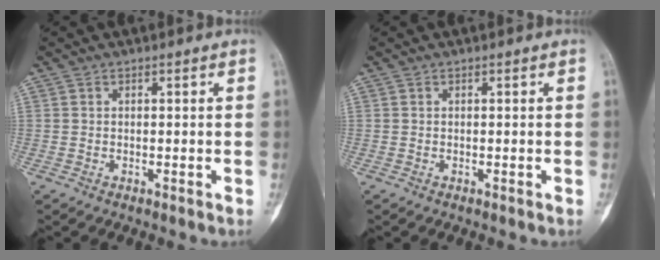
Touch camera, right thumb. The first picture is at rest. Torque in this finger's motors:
{"motor_torque": [0.38, 0.19, -0.16, 0.15, 0.05]}